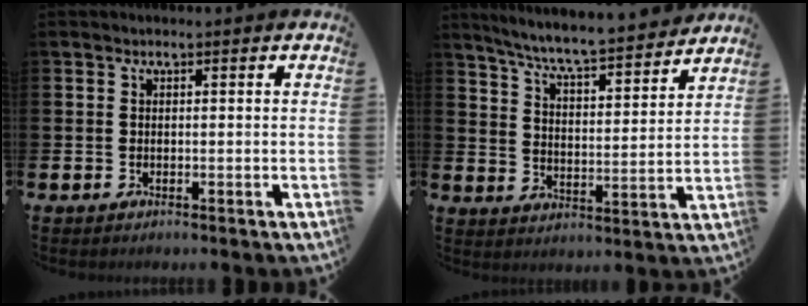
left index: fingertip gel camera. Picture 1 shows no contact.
{"total": 7.2, "force": [6.8, 0.0, 2.3], "torque": [-0.071, -0.053, 0.115]}